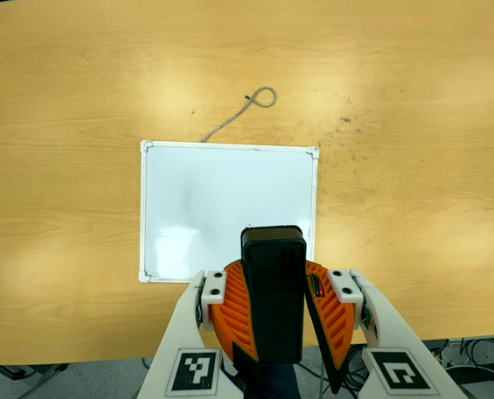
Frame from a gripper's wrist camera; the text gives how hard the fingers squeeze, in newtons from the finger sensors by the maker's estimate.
{"total": 10.5, "left": 10.3, "right": 10.7}